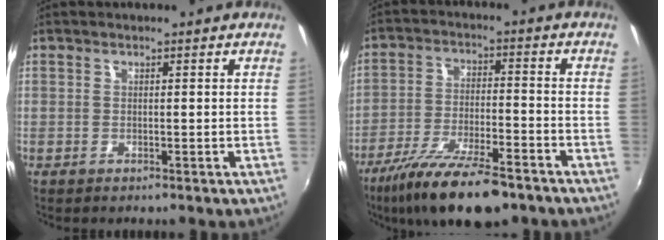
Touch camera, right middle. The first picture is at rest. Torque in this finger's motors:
{"motor_torque": [1.08, -1.05, 0.32, 0.14]}